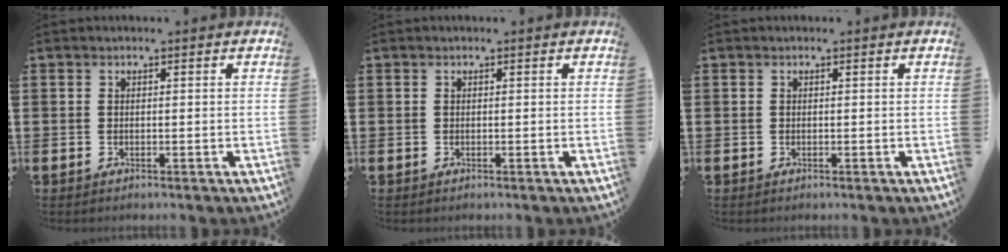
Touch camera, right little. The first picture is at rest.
{"total": 0.0}
{"total": 0.0}